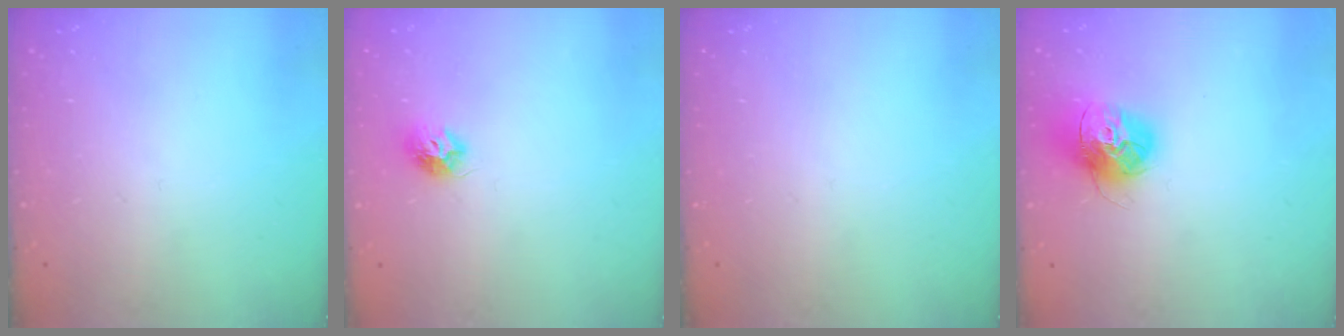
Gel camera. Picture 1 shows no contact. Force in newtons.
{"total": 7.5, "press": 7.5, "slide": 0.7}
{"total": 0.0}
{"total": 14.5, "press": 14.4, "slide": 1.4}